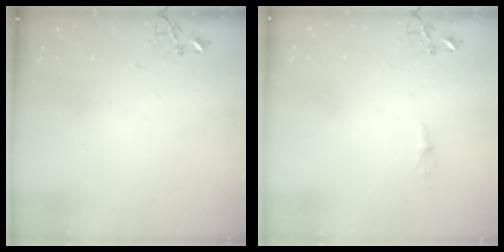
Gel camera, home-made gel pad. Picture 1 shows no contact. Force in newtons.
{"total": 4.0, "press": 4.0, "slide": 0.4}